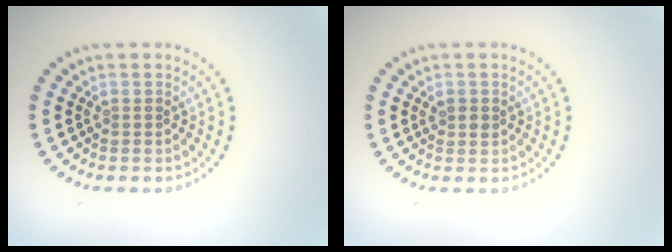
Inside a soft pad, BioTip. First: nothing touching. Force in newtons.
{"total": 1.1, "press": 1.1, "slide": 0.1}